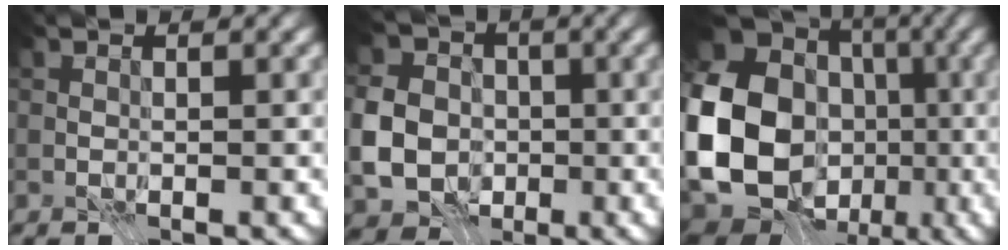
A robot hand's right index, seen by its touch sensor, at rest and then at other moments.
{"total": 7.8, "force": [-1.5, 6.8, 3.6], "torque": [-0.085, -0.004, -0.041]}
{"total": 21.6, "force": [-2.8, 18.4, 11.0], "torque": [-0.230, -0.009, -0.087]}